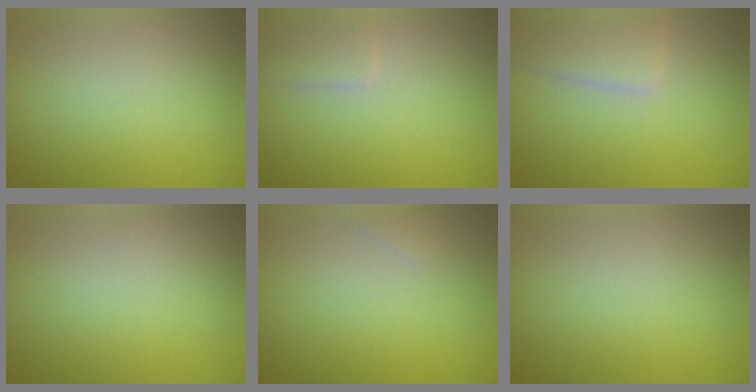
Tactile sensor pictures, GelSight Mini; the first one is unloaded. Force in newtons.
{"total": 2.1, "press": 2.1, "slide": 0.1}
{"total": 3.2, "press": 3.2, "slide": 0.1}
{"total": 0.0}
{"total": 0.8, "press": 0.8, "slide": 0.0}
{"total": 0.0}